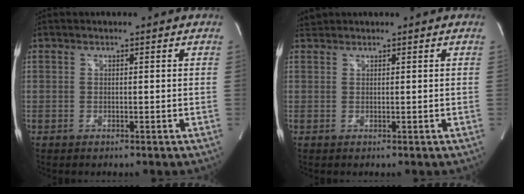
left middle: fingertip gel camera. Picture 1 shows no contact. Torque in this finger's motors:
{"motor_torque": [0.09, 0.05, -0.11, -0.01]}